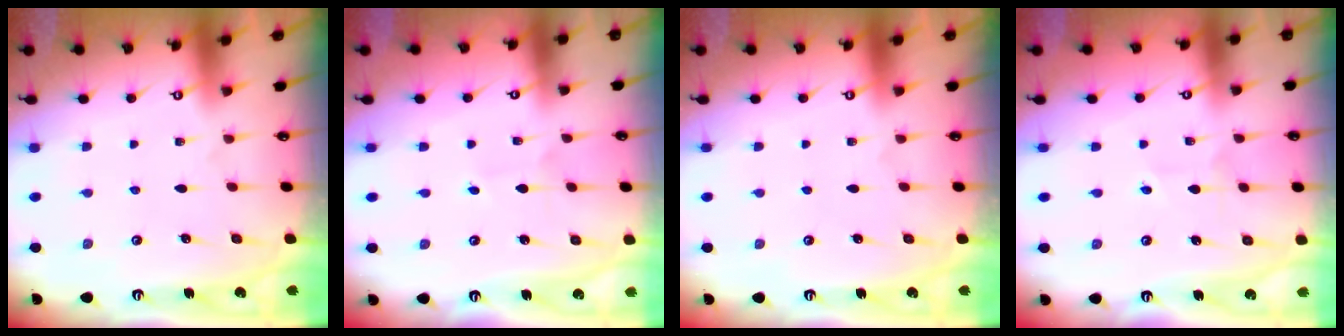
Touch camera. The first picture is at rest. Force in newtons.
{"total": 1.6, "press": 1.6, "slide": 0.1}
{"total": 0.0}
{"total": 2.0, "press": 1.9, "slide": 0.5}